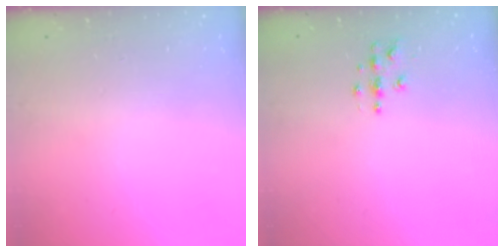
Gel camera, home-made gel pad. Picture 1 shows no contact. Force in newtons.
{"total": 4.3, "press": 4.3, "slide": 0.4}